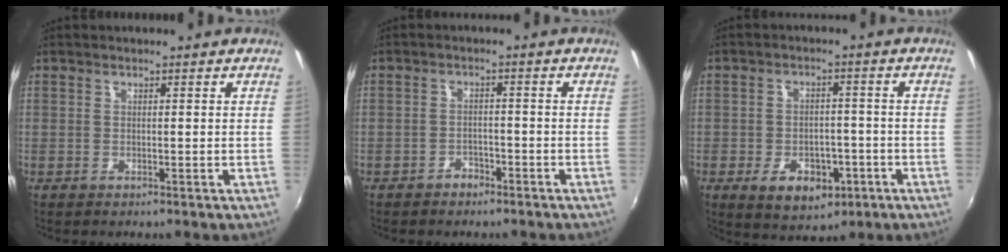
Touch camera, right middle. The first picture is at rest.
{"total": 2.7, "force": [-2.2, 1.5, 0.4], "torque": [-0.018, 0.007, -0.029]}
{"total": 9.4, "force": [-4.4, 6.0, 5.7], "torque": [-0.114, -0.001, -0.055]}